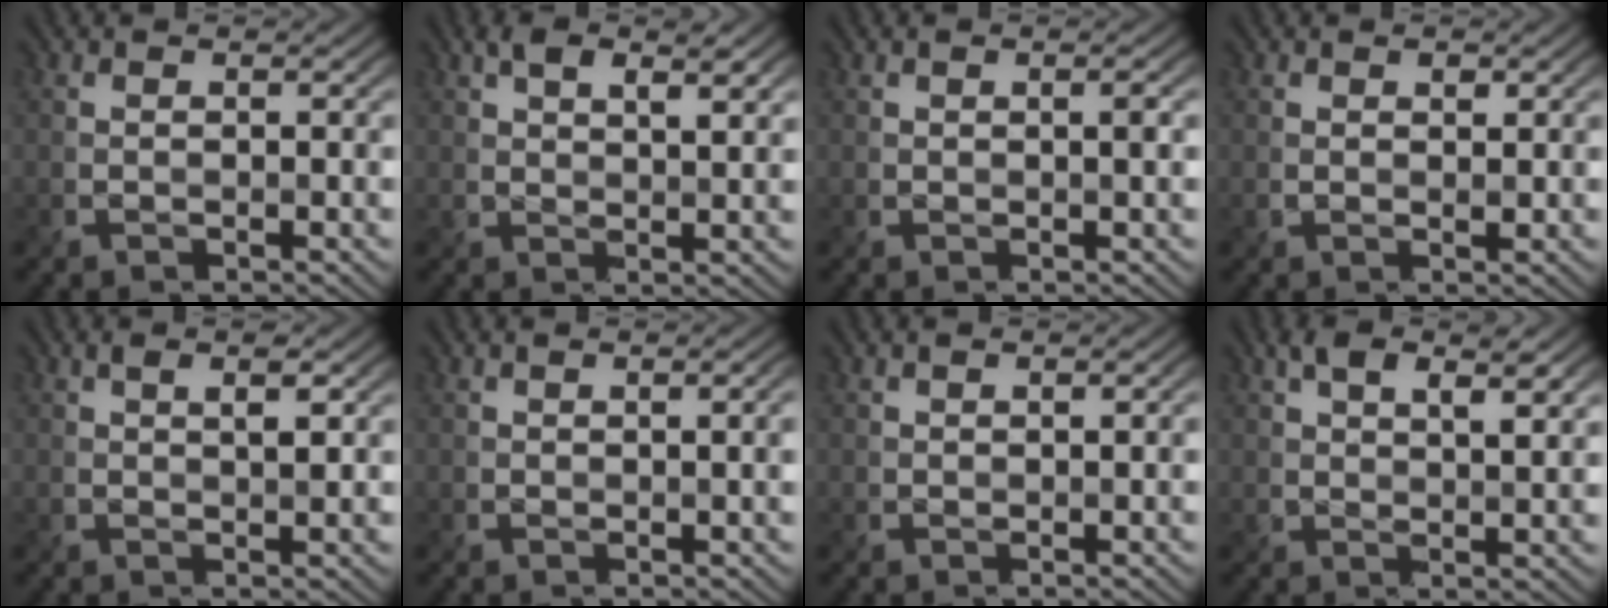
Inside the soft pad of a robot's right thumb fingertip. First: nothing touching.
{"total": 4.3, "force": [2.3, 1.8, 3.1], "torque": [-0.054, 0.001, 0.041]}
{"total": 1.1, "force": [0.2, 0.3, 1.1], "torque": [-0.019, 0.001, 0.004]}
{"total": 1.1, "force": [0.6, 0.6, 0.7], "torque": [-0.009, -0.004, 0.012]}
{"total": 2.1, "force": [0.6, 0.6, 1.9], "torque": [-0.027, 0.000, 0.010]}
{"total": 2.4, "force": [0.5, 0.7, 2.2], "torque": [-0.036, 0.004, 0.007]}
{"total": 1.2, "force": [0.4, 0.6, 1.0], "torque": [-0.015, 0.002, 0.008]}
{"total": 4.8, "force": [2.5, 2.1, 3.5], "torque": [-0.062, 0.002, 0.045]}